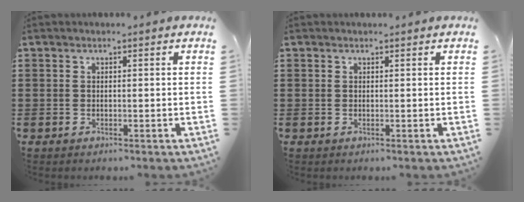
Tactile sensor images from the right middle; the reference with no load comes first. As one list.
[{"total": 0.0}]